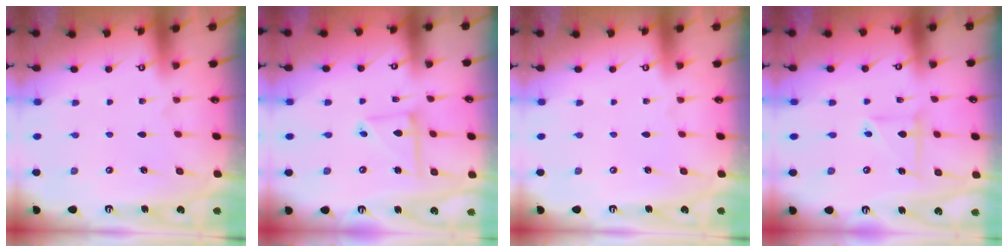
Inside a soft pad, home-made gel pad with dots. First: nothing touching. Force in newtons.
{"total": 7.9, "press": 7.9, "slide": 0.7}
{"total": 0.0}
{"total": 5.1, "press": 5.0, "slide": 0.5}